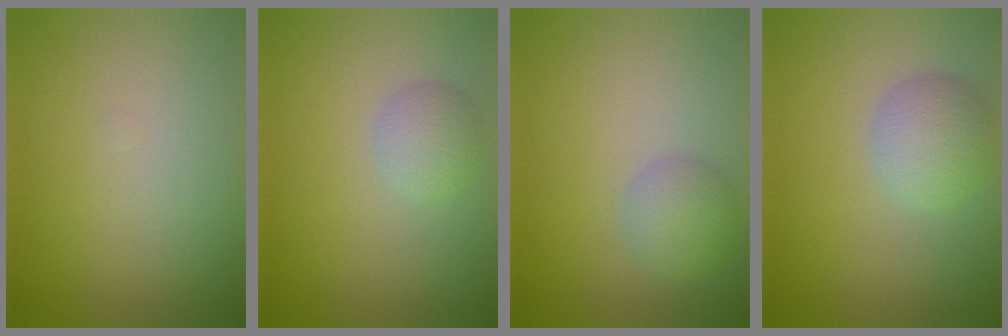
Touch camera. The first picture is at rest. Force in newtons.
{"total": 2.2, "press": 2.2, "slide": 0.1}
{"total": 2.5, "press": 2.5, "slide": 0.1}
{"total": 3.4, "press": 3.4, "slide": 0.1}